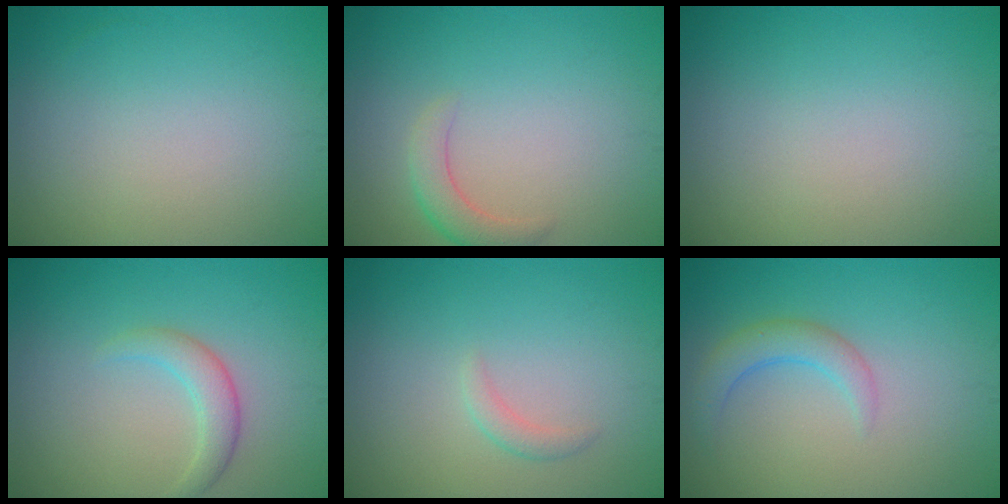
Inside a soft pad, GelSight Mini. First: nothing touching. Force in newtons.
{"total": 2.2, "press": 2.1, "slide": 0.2}
{"total": 0.0}
{"total": 2.2, "press": 2.2, "slide": 0.2}
{"total": 1.0, "press": 1.0, "slide": 0.0}
{"total": 2.4, "press": 2.4, "slide": 0.3}